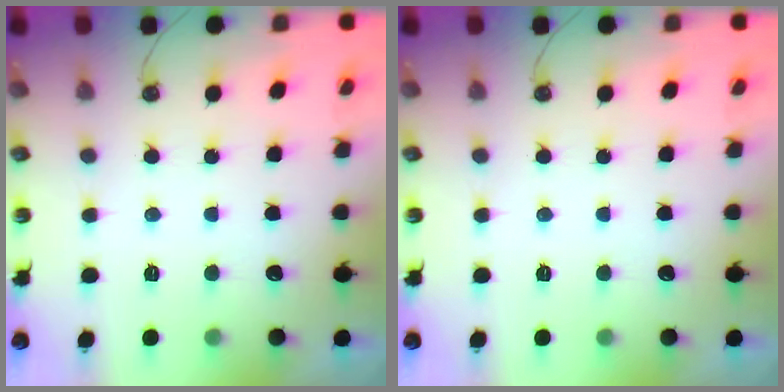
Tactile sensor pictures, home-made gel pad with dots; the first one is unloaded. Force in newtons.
{"total": 0.0}